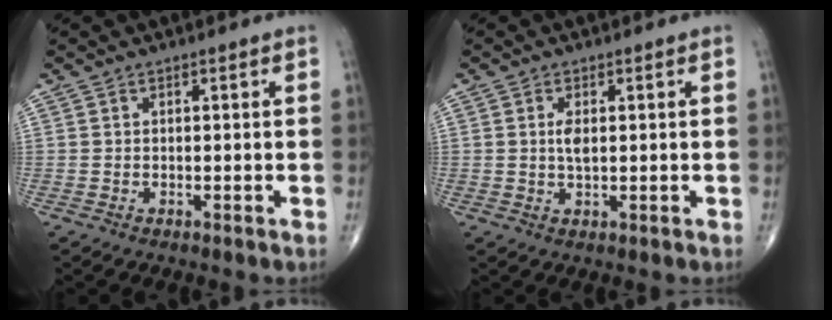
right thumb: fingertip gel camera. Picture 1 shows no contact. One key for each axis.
{"total": 2.5, "fx": 0.4, "fy": 1.0, "fz": 2.2, "tx": -0.039, "ty": -0.004, "tz": 0.008}